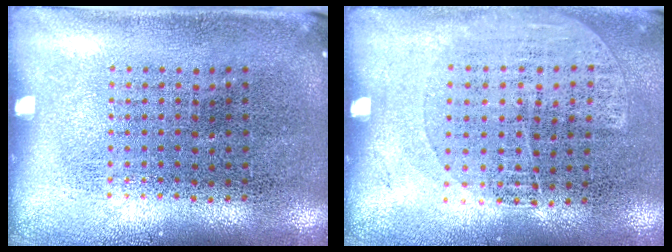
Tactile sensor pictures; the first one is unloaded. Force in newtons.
{"total": 1.1, "press": 0.9, "slide": 0.6}